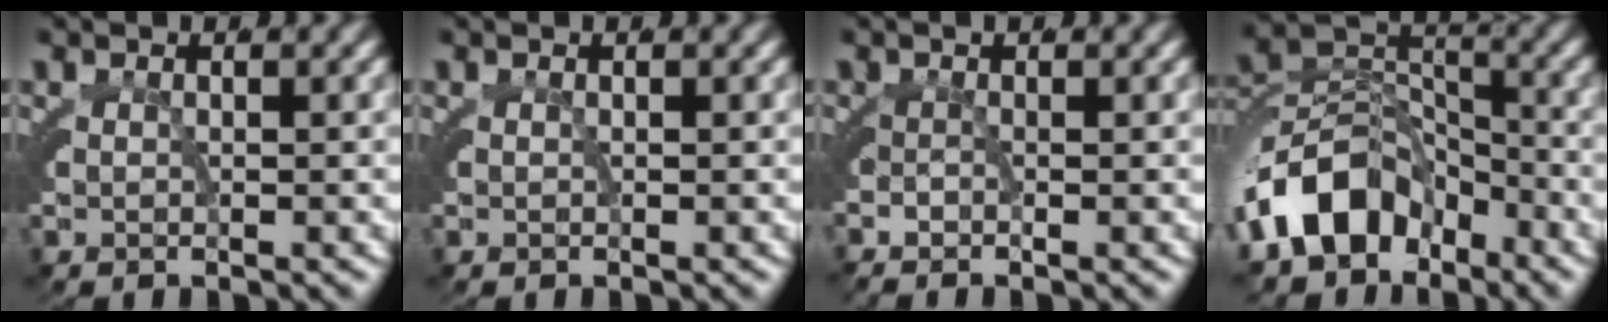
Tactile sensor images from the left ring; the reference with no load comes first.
{"total": 0.0}
{"total": 1.1, "force": [-0.9, 0.7, 0.2], "torque": [-0.005, 0.000, -0.021]}
{"total": 7.0, "force": [-3.6, 4.6, 3.9], "torque": [-0.057, -0.005, -0.064]}